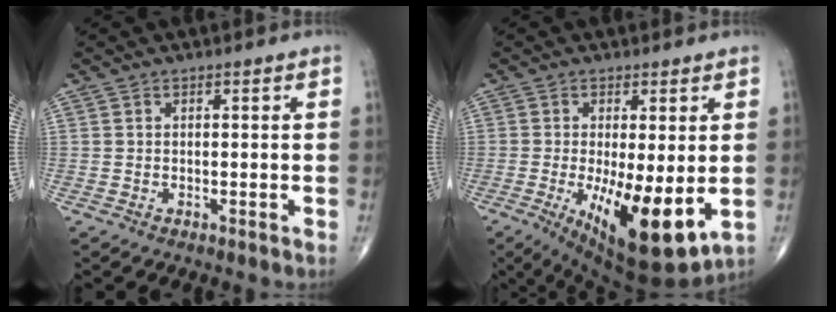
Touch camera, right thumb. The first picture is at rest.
{"total": 14.6, "force": [-2.8, 4.8, 13.5], "torque": [-0.214, -0.031, -0.027]}